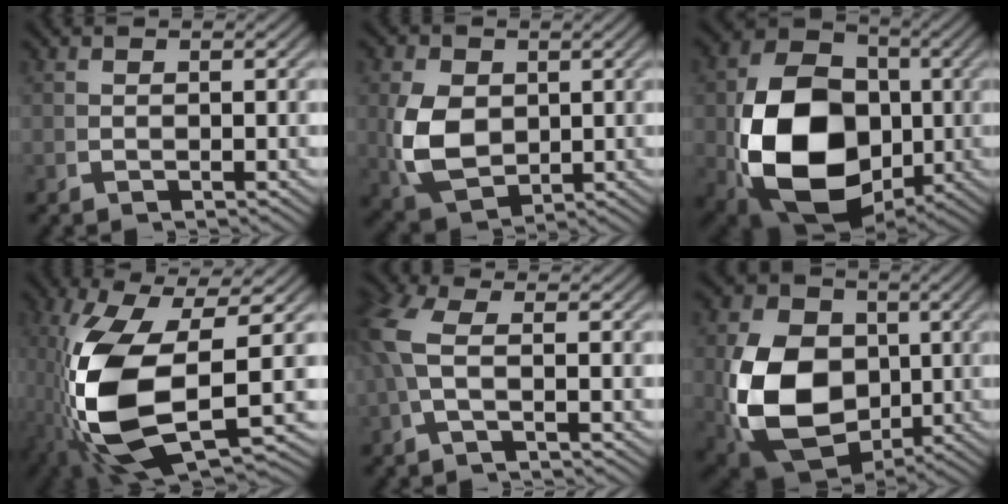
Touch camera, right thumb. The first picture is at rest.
{"total": 8.3, "force": [-0.4, 6.3, 5.4], "torque": [-0.141, -0.043, 0.020]}
{"total": 20.6, "force": [-2.7, 14.6, 14.3], "torque": [-0.302, -0.079, -0.004]}
{"total": 14.9, "force": [-1.9, 7.7, 12.6], "torque": [-0.279, -0.046, 0.003]}
{"total": 3.8, "force": [0.8, 1.4, 3.5], "torque": [-0.097, -0.002, 0.015]}
{"total": 16.8, "force": [-2.0, 12.4, 11.1], "torque": [-0.262, -0.080, 0.004]}